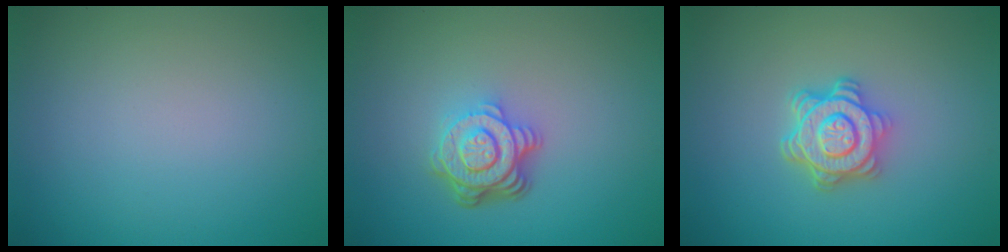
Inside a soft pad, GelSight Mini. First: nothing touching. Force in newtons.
{"total": 4.8, "press": 3.4, "slide": 3.3}
{"total": 4.5, "press": 3.6, "slide": 2.8}